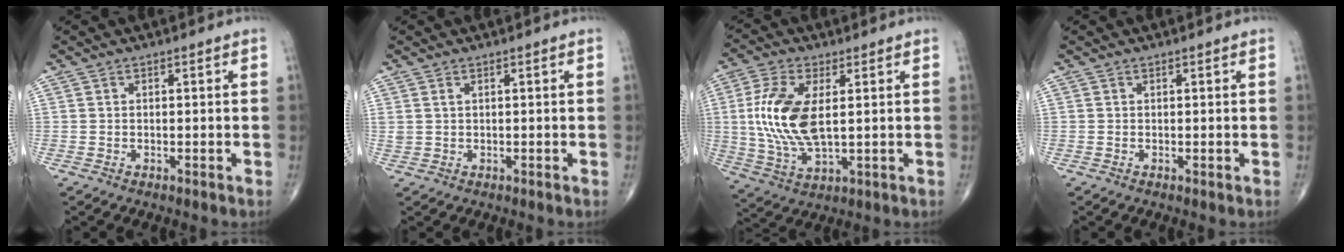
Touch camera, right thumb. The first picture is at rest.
{"total": 1.4, "force": [0.6, 0.8, 0.9], "torque": [-0.024, 0.007, 0.021]}
{"total": 13.4, "force": [1.6, 6.2, 11.8], "torque": [-0.257, -0.008, 0.038]}
{"total": 0.0}